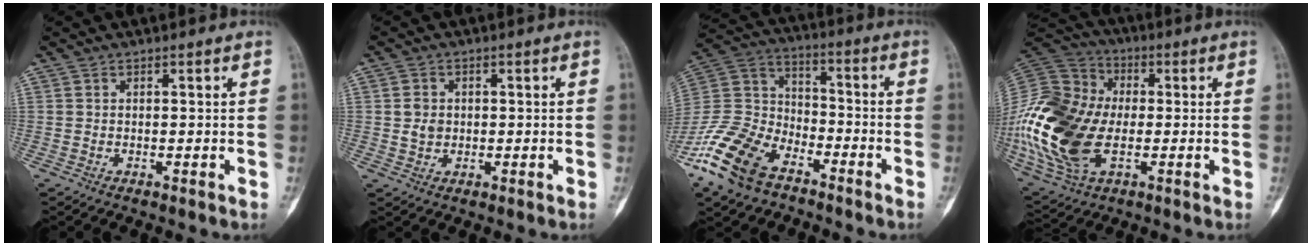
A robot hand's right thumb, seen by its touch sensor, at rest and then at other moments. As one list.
[{"total": 3.3, "force": [0.2, 2.8, 1.7], "torque": [-0.019, 0.001, 0.005]}, {"total": 17.5, "force": [-11.3, 9.6, 9.3], "torque": [-0.193, 0.057, -0.223]}, {"total": 26.5, "force": [-2.9, 17.1, 20.0], "torque": [-0.458, -0.007, -0.043]}]